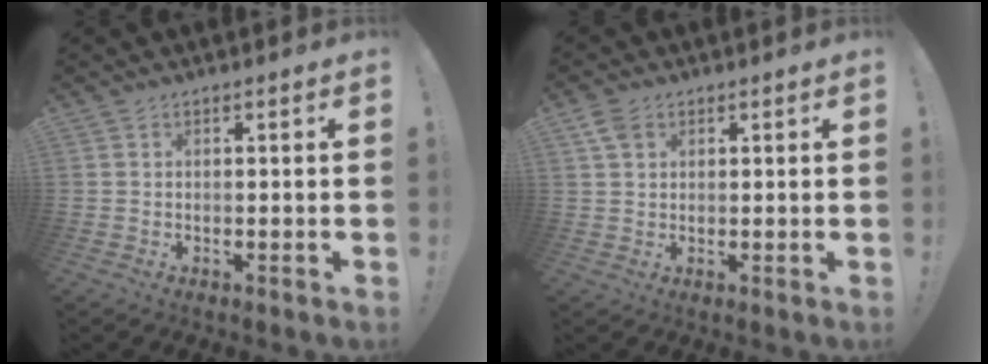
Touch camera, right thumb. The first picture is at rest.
{"total": 4.0, "force": [2.0, 2.6, 2.2], "torque": [-0.032, -0.005, 0.038]}